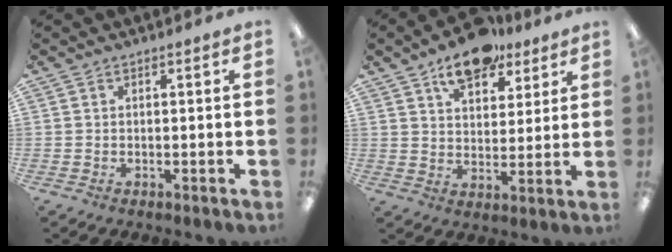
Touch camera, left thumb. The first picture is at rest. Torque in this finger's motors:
{"motor_torque": [1.38, 1.07, 0.82, -0.83, 0.03]}